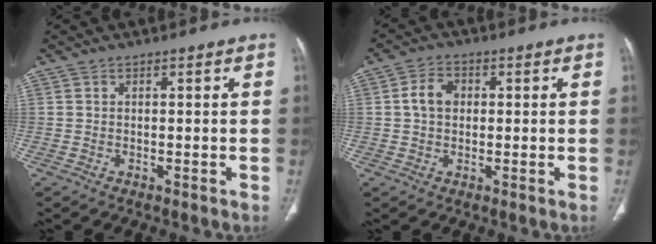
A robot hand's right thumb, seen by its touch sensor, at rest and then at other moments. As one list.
[{"total": 4.8, "force": [0.6, 3.6, 3.1], "torque": [-0.052, 0.011, 0.006]}]